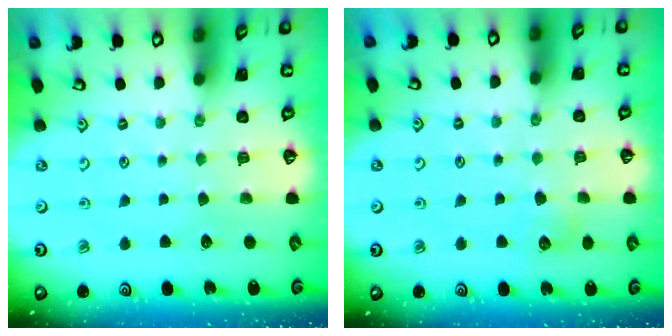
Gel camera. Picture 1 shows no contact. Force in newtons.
{"total": 7.3, "press": 7.3, "slide": 0.8}